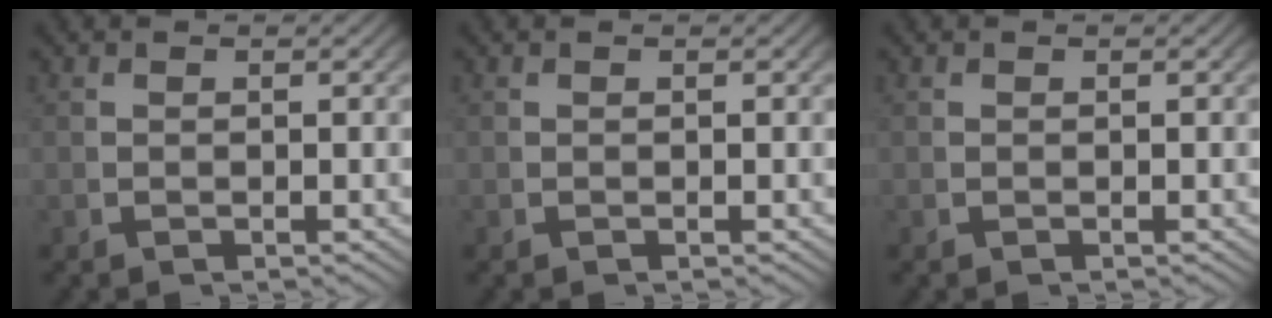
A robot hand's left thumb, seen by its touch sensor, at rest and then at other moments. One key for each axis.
{"total": 0.0}
{"total": 0.0}